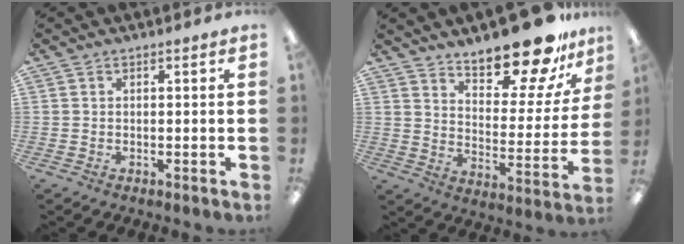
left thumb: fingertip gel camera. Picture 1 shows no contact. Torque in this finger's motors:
{"motor_torque": [0.28, 0.41, 1.43, -1.35, 0.06]}